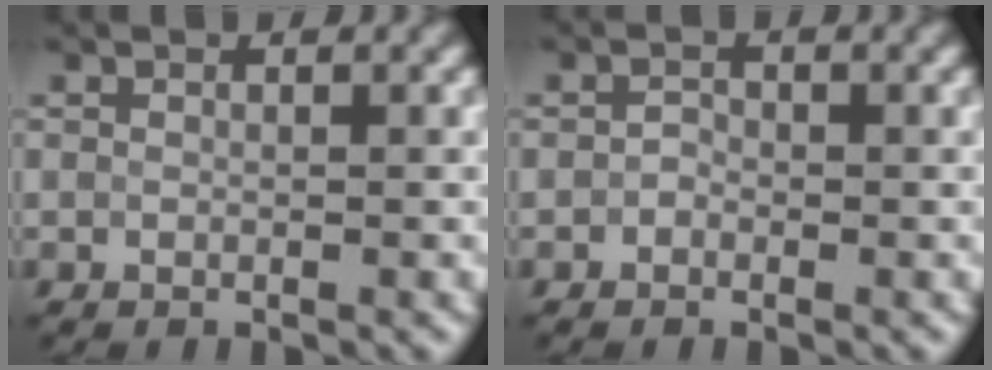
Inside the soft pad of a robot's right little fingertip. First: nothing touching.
{"total": 0.7, "force": [-0.4, 0.5, 0.3], "torque": [-0.006, 0.003, -0.010]}